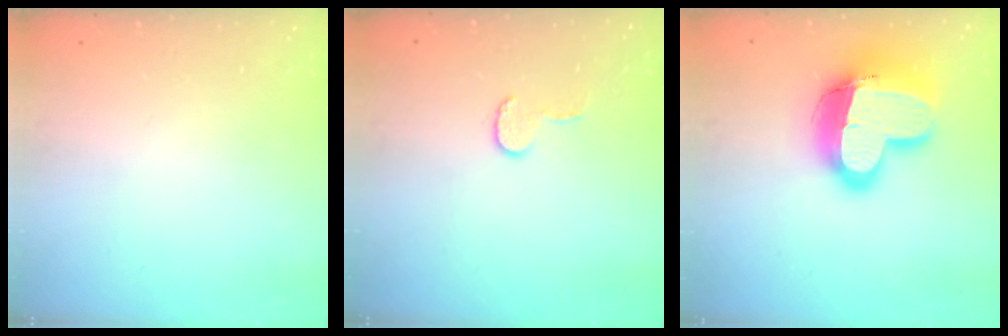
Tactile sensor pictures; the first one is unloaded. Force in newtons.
{"total": 6.4, "press": 6.4, "slide": 0.6}
{"total": 18.9, "press": 18.8, "slide": 2.2}